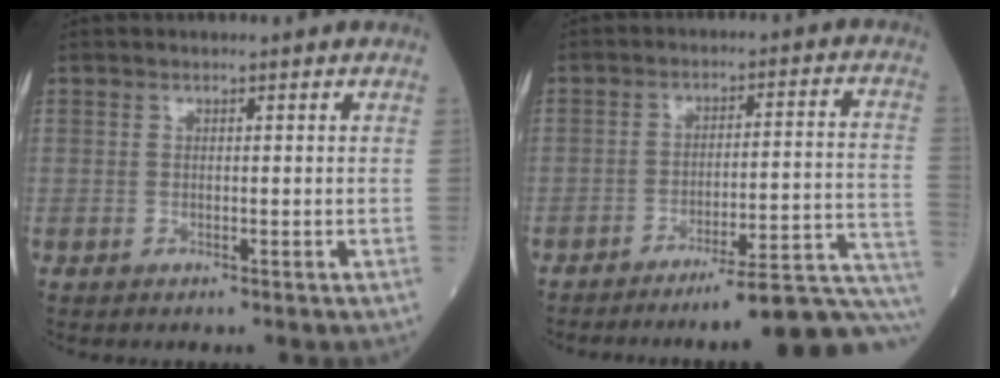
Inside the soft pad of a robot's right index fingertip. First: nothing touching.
{"total": 16.1, "force": [-13.8, -1.6, 8.2], "torque": [-0.039, 0.018, -0.186]}